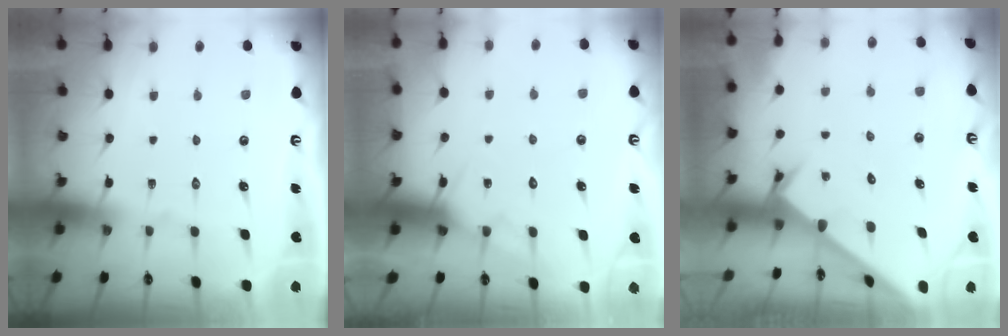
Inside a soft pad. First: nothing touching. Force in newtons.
{"total": 6.6, "press": 6.6, "slide": 0.5}
{"total": 2.4, "press": 2.4, "slide": 0.1}